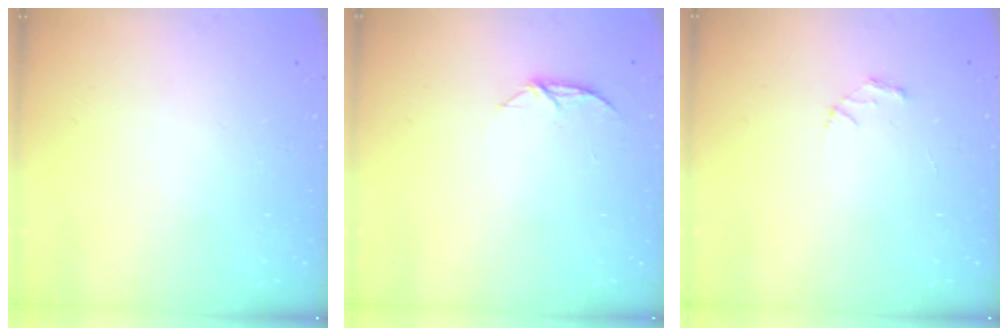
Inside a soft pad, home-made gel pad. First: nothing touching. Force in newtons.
{"total": 5.8, "press": 5.7, "slide": 0.6}
{"total": 2.1, "press": 2.1, "slide": 0.2}